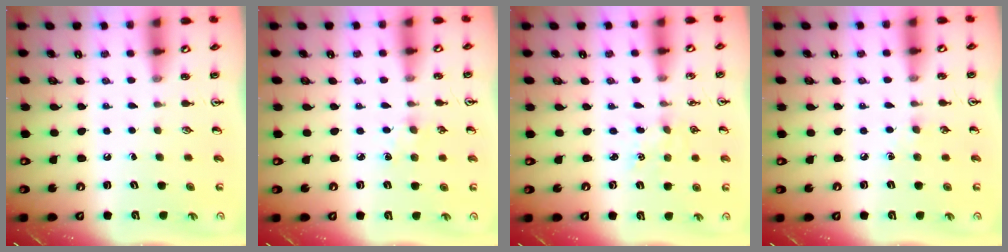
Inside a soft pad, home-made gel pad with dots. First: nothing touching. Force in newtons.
{"total": 3.0, "press": 2.9, "slide": 0.4}
{"total": 2.1, "press": 2.1, "slide": 0.3}
{"total": 4.7, "press": 4.7, "slide": 0.7}